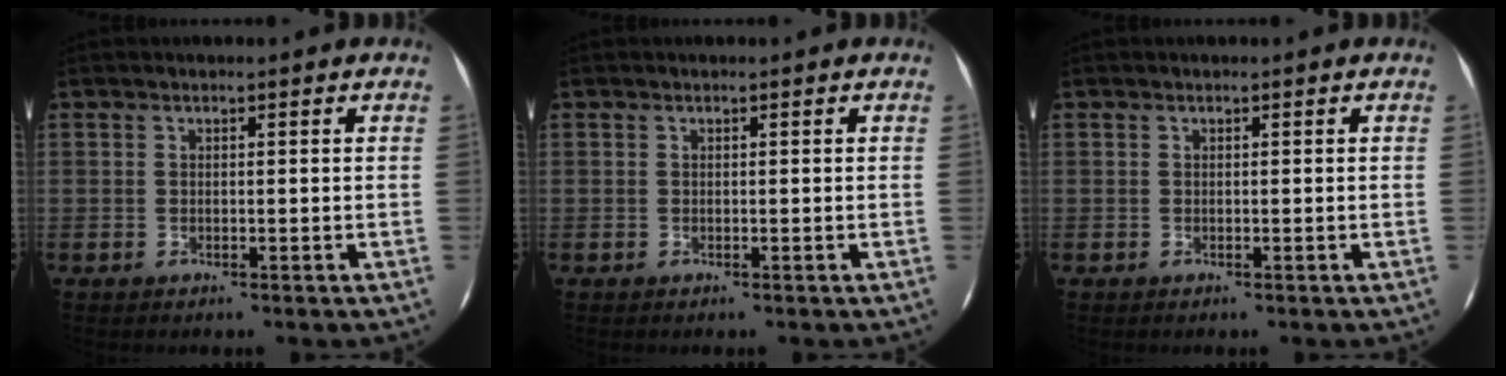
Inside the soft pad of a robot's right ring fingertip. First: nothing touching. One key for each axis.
{"total": 0.0}
{"total": 0.0}